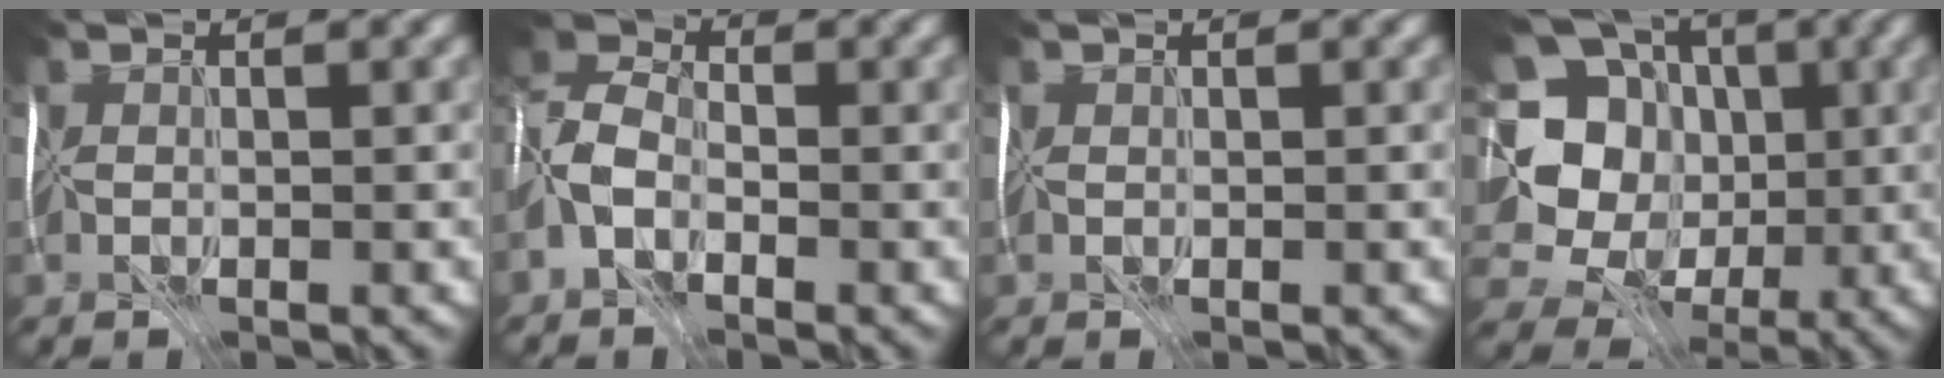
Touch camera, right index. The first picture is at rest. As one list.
[{"total": 2.4, "force": [-1.6, 1.3, 1.3], "torque": [-0.030, 0.013, -0.039]}, {"total": 0.0}, {"total": 11.4, "force": [0.3, 10.8, 3.6], "torque": [-0.111, 0.035, 0.011]}]